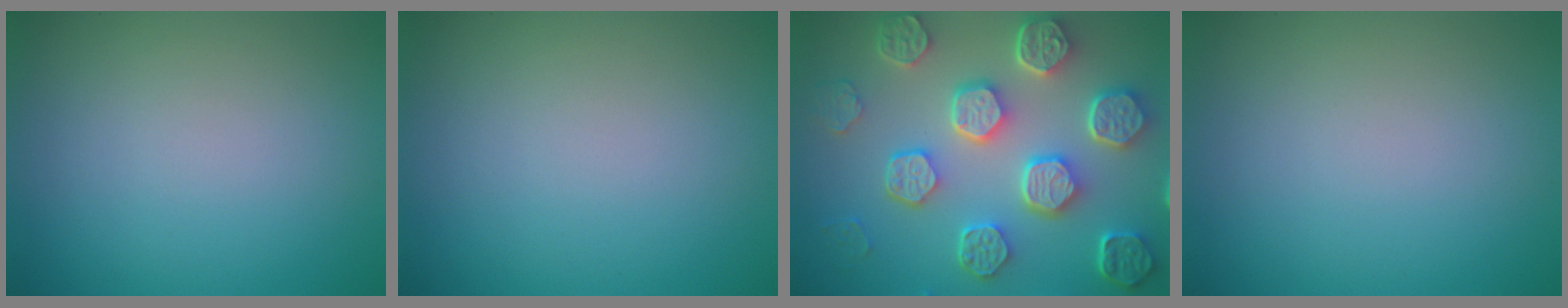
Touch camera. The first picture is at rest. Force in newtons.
{"total": 0.0}
{"total": 8.6, "press": 6.5, "slide": 5.7}
{"total": 0.0}